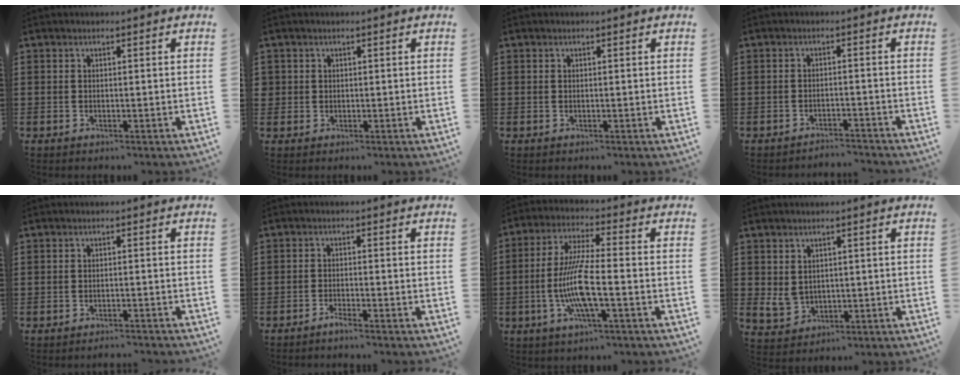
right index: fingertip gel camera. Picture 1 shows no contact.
{"total": 1.1, "force": [0.2, 1.0, 0.1], "torque": [-0.004, 0.004, 0.003]}
{"total": 0.0}
{"total": 2.2, "force": [-2.2, 0.0, 0.1], "torque": [-0.007, 0.001, -0.048]}
{"total": 1.2, "force": [-1.2, 0.0, 0.1], "torque": [-0.006, 0.001, -0.025]}
{"total": 1.6, "force": [-1.5, -0.3, 0.5], "torque": [-0.009, -0.002, -0.026]}
{"total": 9.5, "force": [-2.3, 1.5, 9.1], "torque": [-0.208, -0.021, -0.056]}
{"total": 2.9, "force": [0.8, 2.4, 1.5], "torque": [-0.043, 0.005, 0.013]}